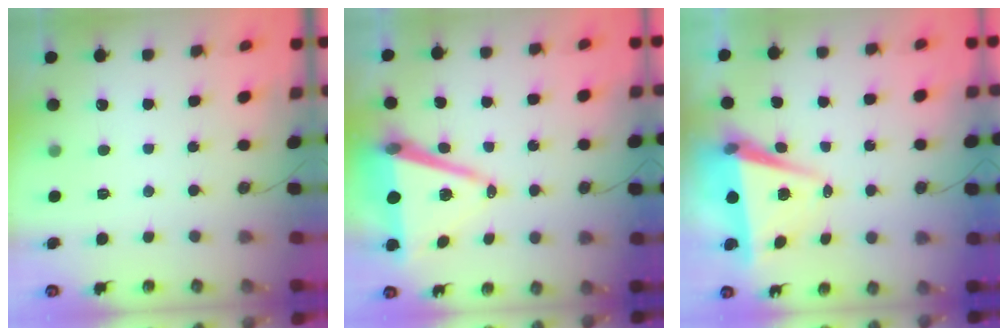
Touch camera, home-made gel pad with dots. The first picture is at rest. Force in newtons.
{"total": 12.3, "press": 11.6, "slide": 4.2}
{"total": 6.6, "press": 4.7, "slide": 4.7}